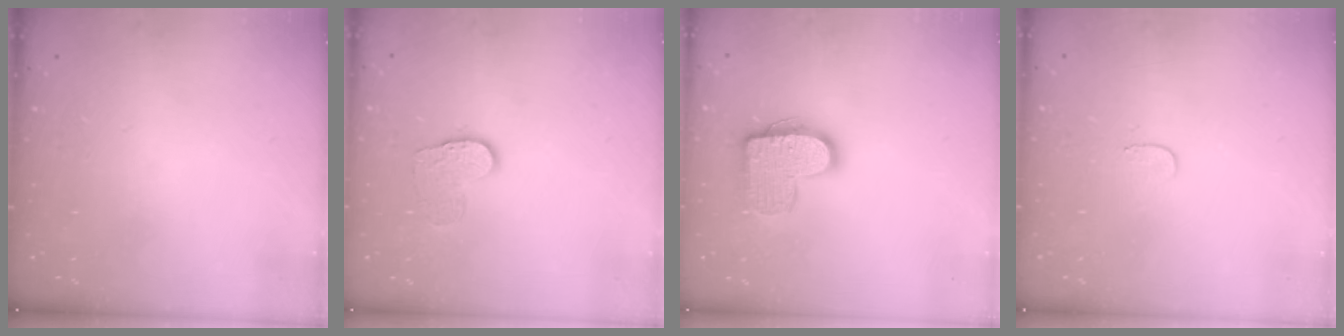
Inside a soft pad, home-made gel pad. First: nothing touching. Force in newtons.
{"total": 8.8, "press": 8.8, "slide": 0.7}
{"total": 13.7, "press": 13.7, "slide": 0.6}
{"total": 3.4, "press": 3.4, "slide": 0.2}